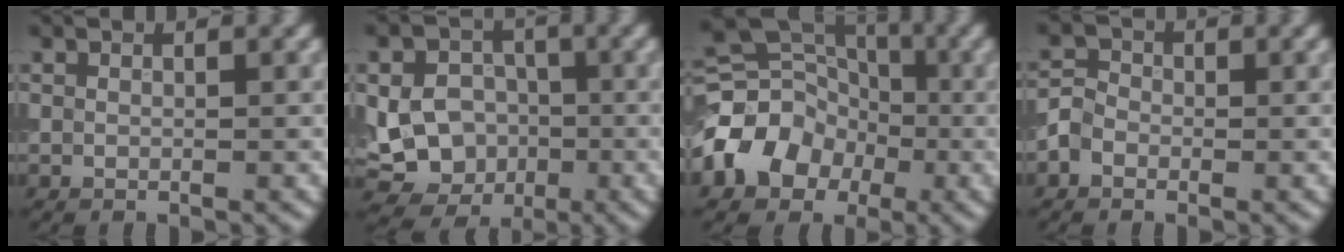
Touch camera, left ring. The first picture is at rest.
{"total": 10.2, "force": [-1.6, 9.1, 4.2], "torque": [-0.062, 0.003, -0.054]}
{"total": 7.7, "force": [-2.4, 6.2, 3.9], "torque": [-0.063, 0.004, -0.057]}
{"total": 2.1, "force": [-0.9, 1.6, 0.9], "torque": [-0.010, 0.004, -0.026]}